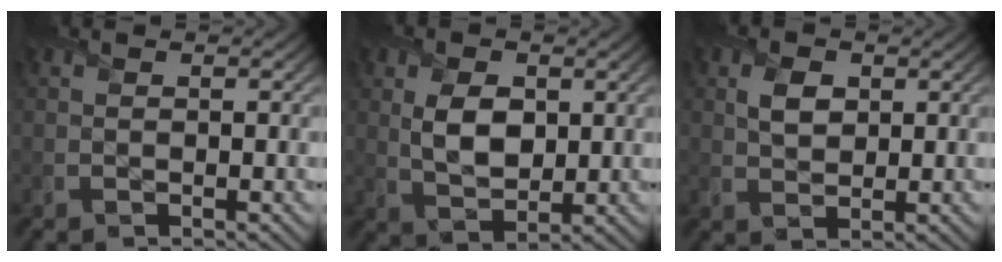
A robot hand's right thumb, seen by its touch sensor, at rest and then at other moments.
{"total": 5.8, "force": [1.1, 4.0, 4.1], "torque": [-0.083, -0.006, 0.019]}
{"total": 3.4, "force": [1.1, 2.5, 2.0], "torque": [-0.044, -0.002, 0.017]}